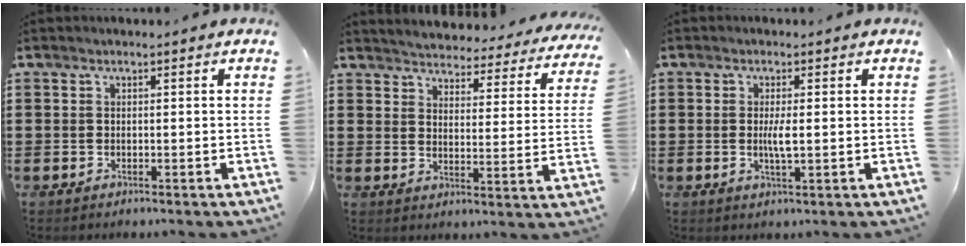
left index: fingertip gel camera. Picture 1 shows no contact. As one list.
[{"total": 3.6, "force": [3.6, -0.3, -0.1], "torque": [-0.023, -0.037, 0.056]}, {"total": 2.9, "force": [0.1, 0.5, 2.9], "torque": [-0.055, -0.003, 0.001]}]